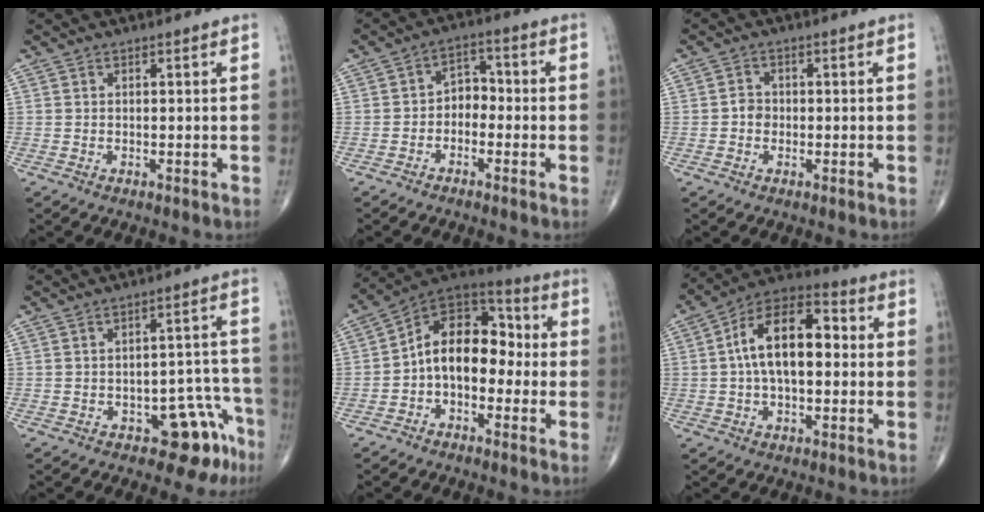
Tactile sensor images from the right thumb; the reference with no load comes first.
{"total": 4.6, "force": [-1.5, 3.4, 2.7], "torque": [-0.021, 0.030, -0.040]}
{"total": 2.2, "force": [-0.4, 2.0, 1.0], "torque": [-0.003, 0.008, -0.012]}
{"total": 9.0, "force": [-5.3, 4.8, 5.6], "torque": [-0.022, 0.048, -0.062]}
{"total": 14.0, "force": [-1.5, 9.2, 10.4], "torque": [-0.130, 0.052, -0.040]}
{"total": 15.5, "force": [1.3, 8.4, 13.0], "torque": [-0.210, 0.037, 0.010]}